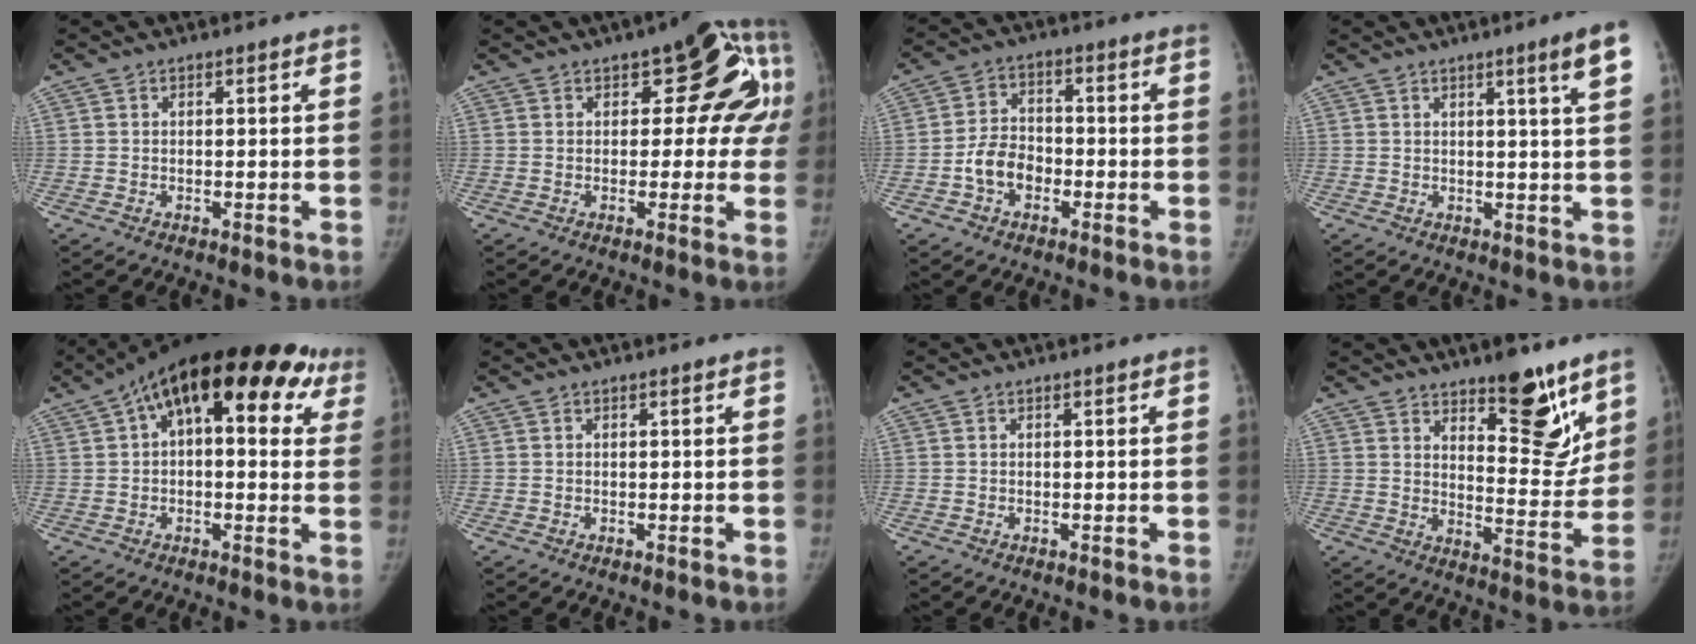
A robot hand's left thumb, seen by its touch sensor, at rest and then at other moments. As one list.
[{"total": 13.9, "force": [3.1, 7.5, 11.3], "torque": [-0.071, 0.014, 0.029]}, {"total": 7.1, "force": [-2.6, 5.4, 3.9], "torque": [-0.050, 0.026, -0.051]}, {"total": 5.4, "force": [2.7, -0.6, 4.6], "torque": [-0.062, -0.017, 0.037]}, {"total": 23.4, "force": [9.5, 11.3, 18.1], "torque": [-0.241, 0.049, 0.132]}, {"total": 0.0}, {"total": 0.0}, {"total": 14.0, "force": [9.2, 5.2, 9.1], "torque": [-0.073, -0.073, 0.143]}]